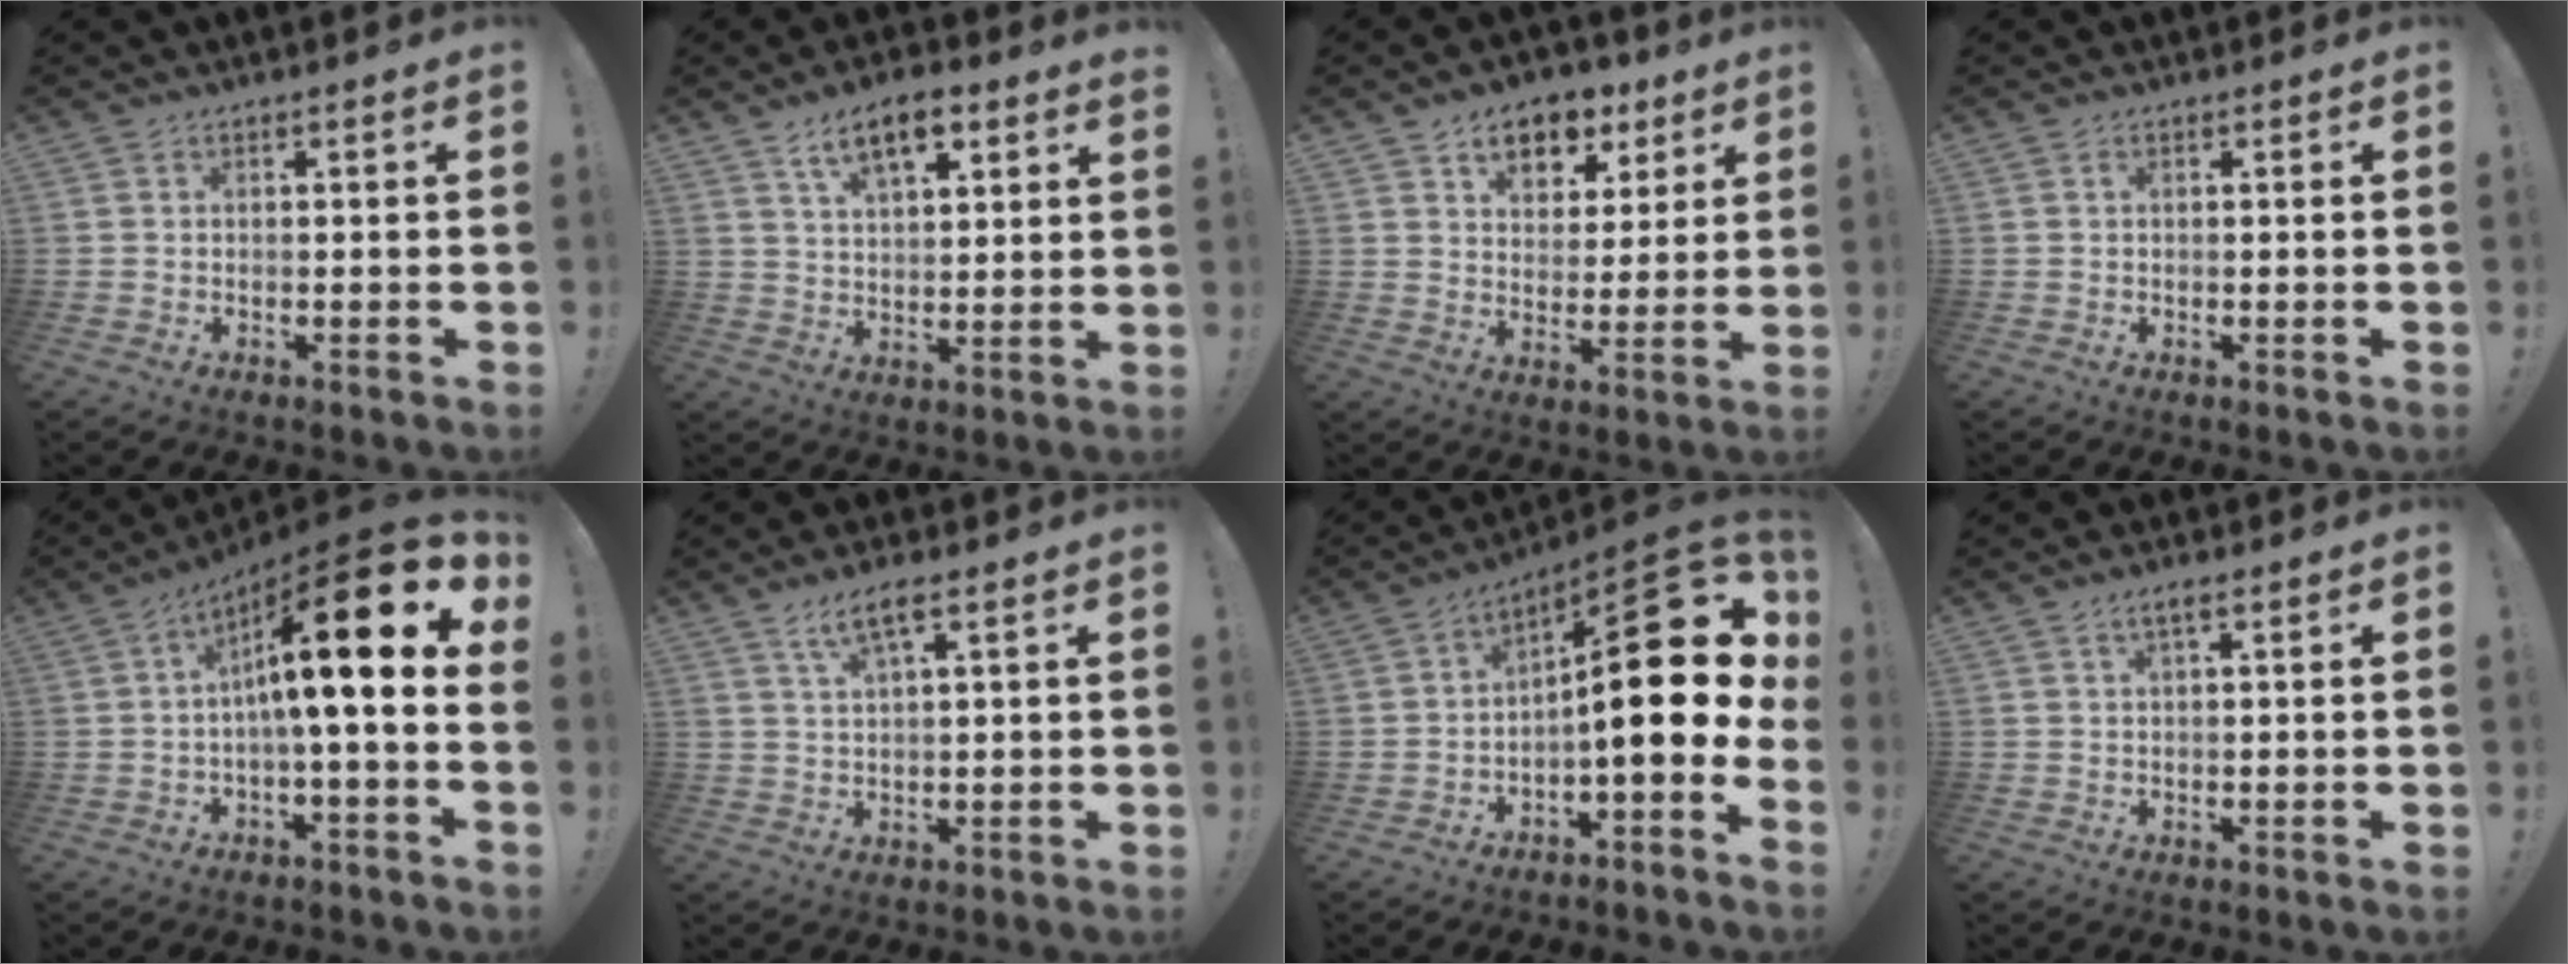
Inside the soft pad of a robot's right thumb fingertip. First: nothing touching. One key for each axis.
{"total": 10.1, "fx": 6.2, "fy": 3.9, "fz": 6.9, "tx": -0.106, "ty": -0.021, "tz": 0.108}
{"total": 9.5, "fx": 5.7, "fy": 6.6, "fz": 3.9, "tx": -0.051, "ty": -0.033, "tz": 0.108}
{"total": 0.0}
{"total": 19.3, "fx": 3.8, "fy": 2.5, "fz": 18.8, "tx": -0.294, "ty": -0.029, "tz": 0.053}
{"total": 5.1, "fx": 3.0, "fy": 0.8, "fz": 4.0, "tx": -0.078, "ty": -0.008, "tz": 0.051}
{"total": 19.0, "fx": 3.0, "fy": 5.3, "fz": 18.0, "tx": -0.260, "ty": -0.021, "tz": 0.053}
{"total": 1.2, "fx": 0.5, "fy": 0.3, "fz": 1.1, "tx": -0.026, "ty": 0.002, "tz": 0.008}